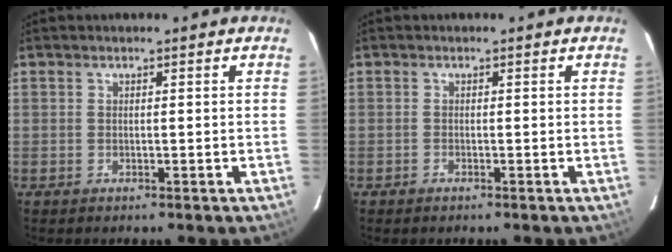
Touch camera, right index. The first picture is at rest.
{"total": 0.6, "force": [-0.5, 0.1, 0.3], "torque": [-0.012, -0.002, -0.007]}